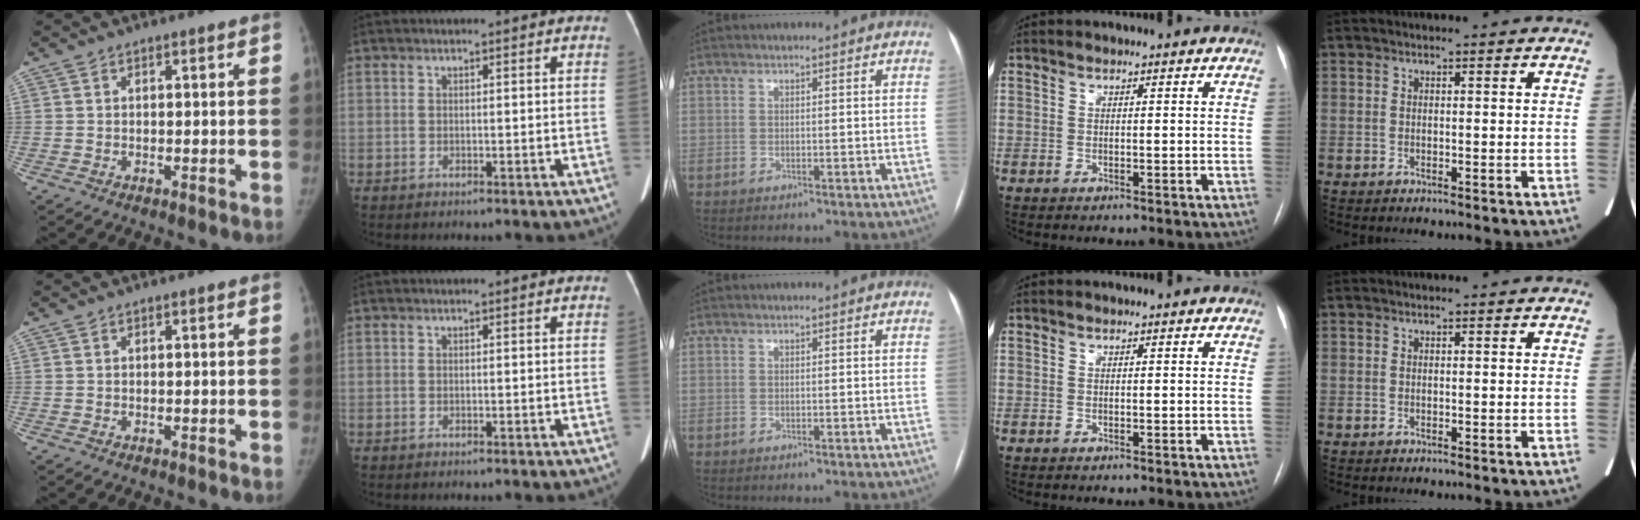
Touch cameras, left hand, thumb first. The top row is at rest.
{}